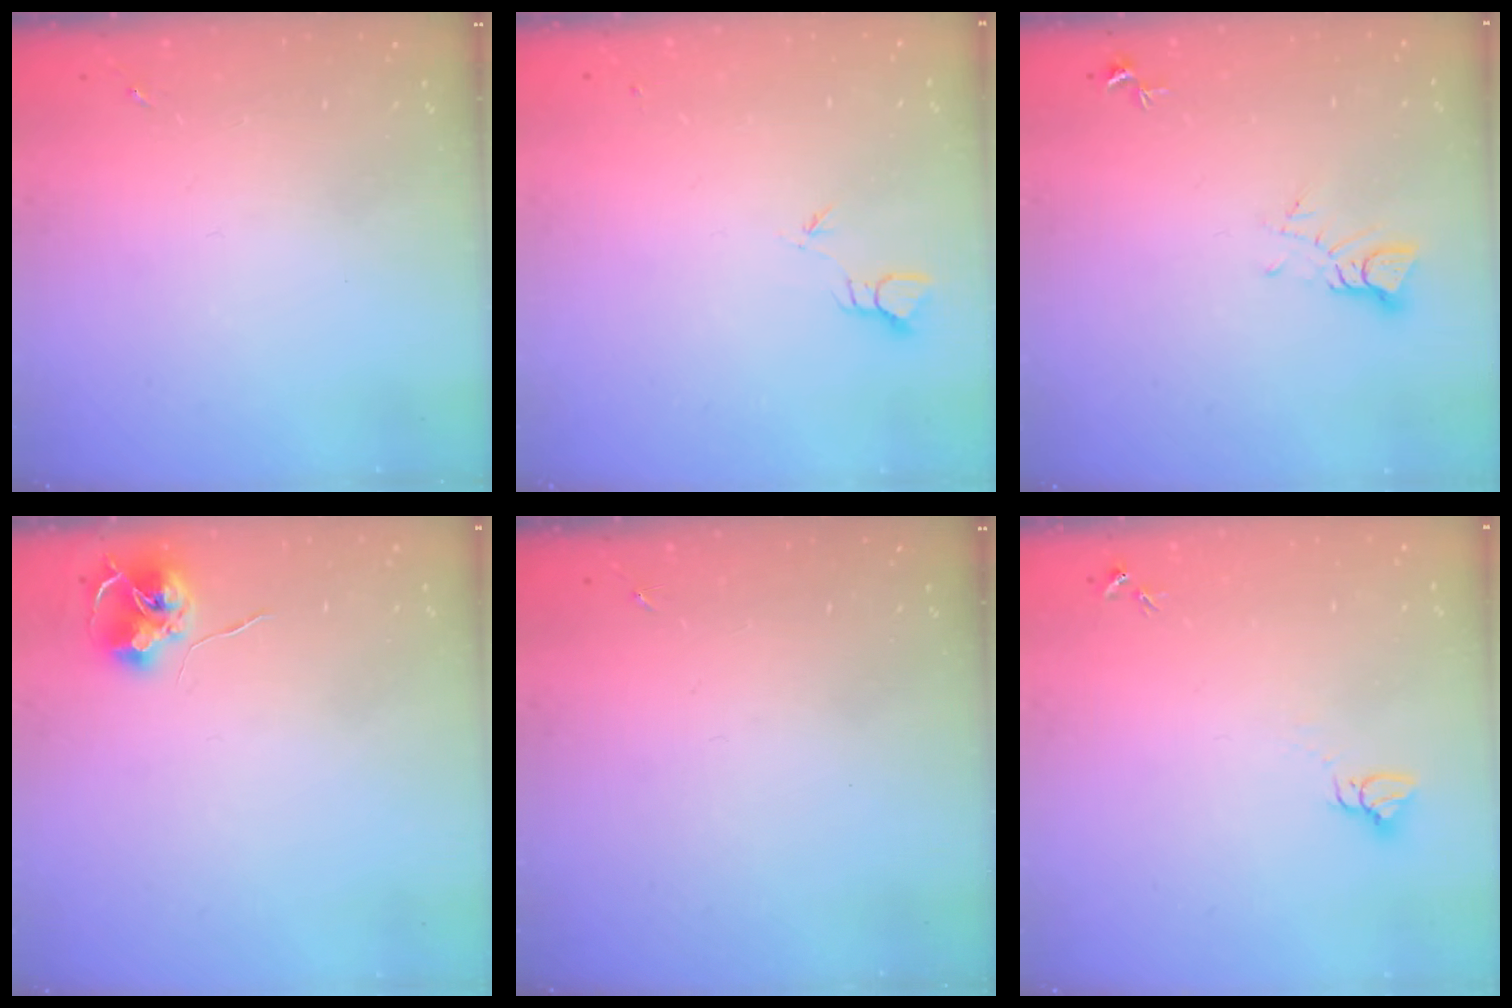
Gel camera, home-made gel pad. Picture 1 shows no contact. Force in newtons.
{"total": 2.0, "press": 2.0, "slide": 0.1}
{"total": 3.8, "press": 3.8, "slide": 0.4}
{"total": 7.9, "press": 7.9, "slide": 0.4}
{"total": 0.0}
{"total": 3.0, "press": 3.0, "slide": 0.1}